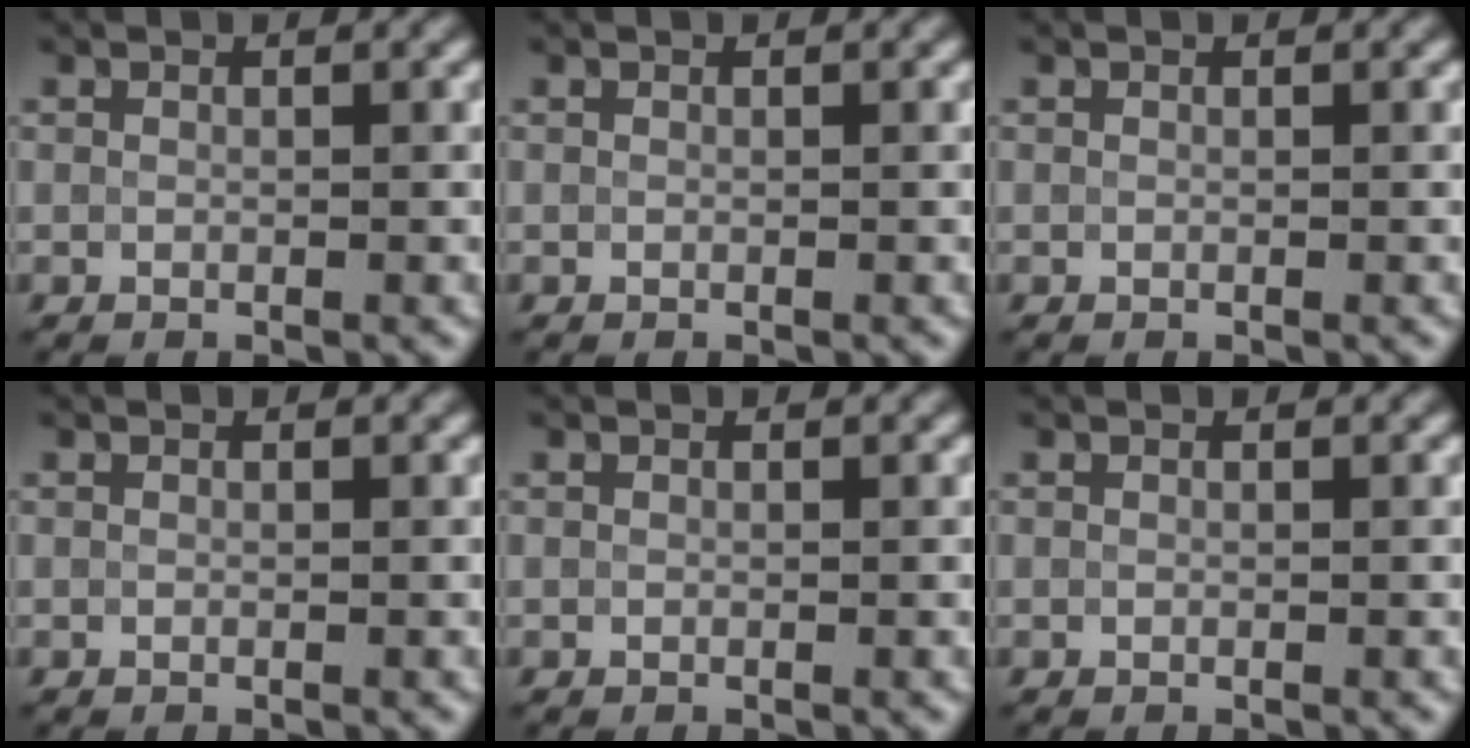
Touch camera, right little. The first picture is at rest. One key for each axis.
{"total": 0.0}
{"total": 0.0}
{"total": 0.0}
{"total": 0.0}
{"total": 0.0}